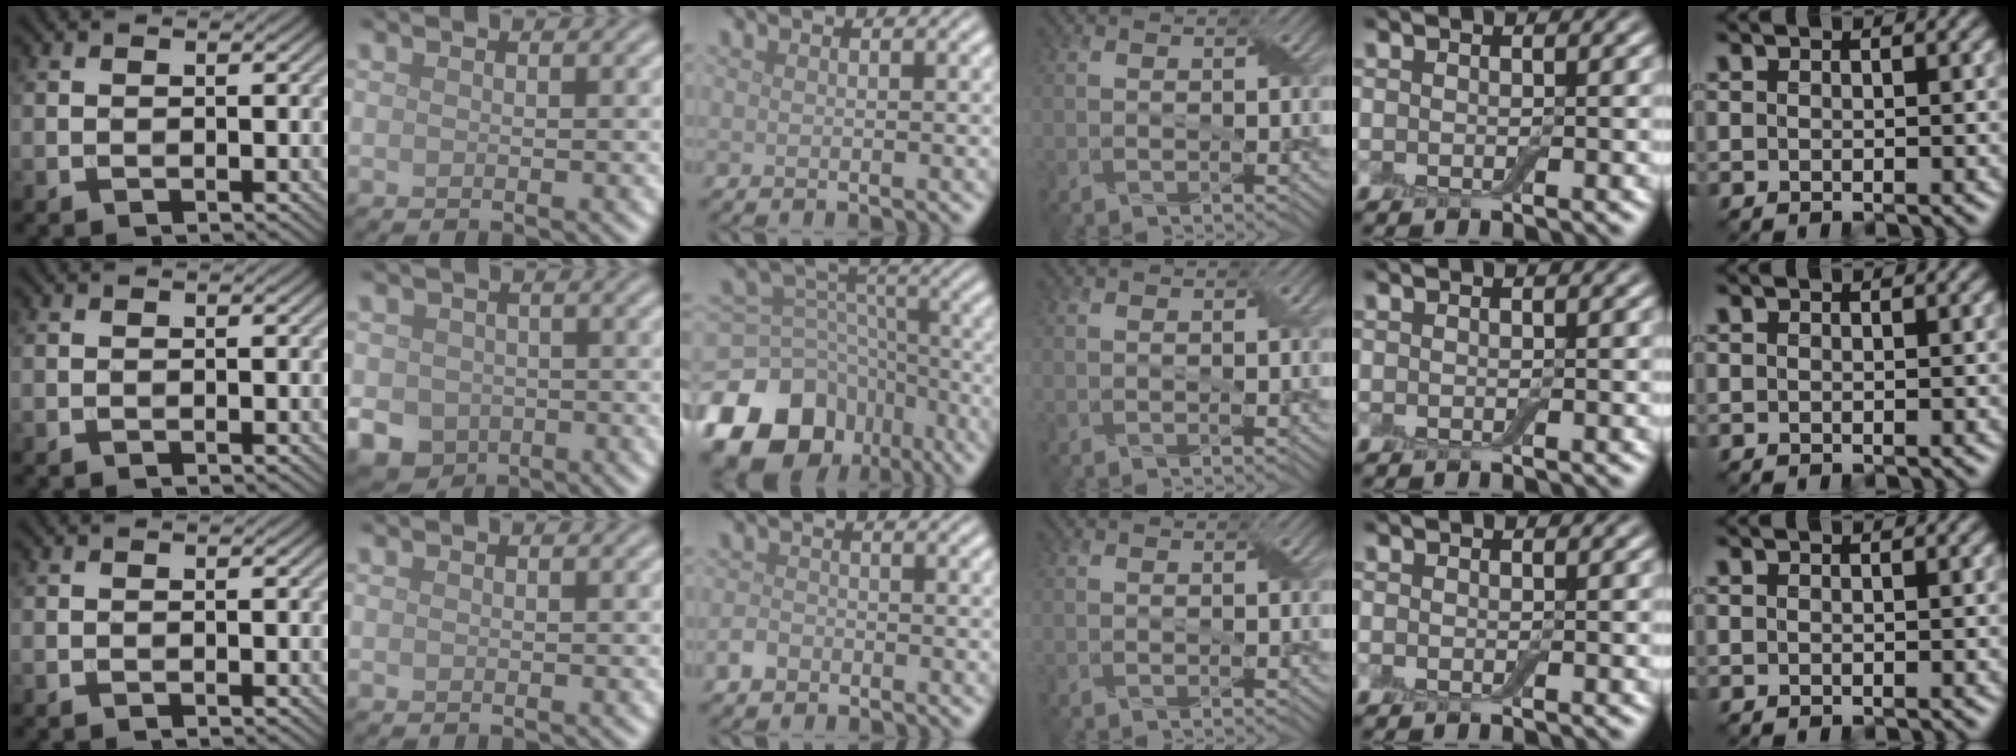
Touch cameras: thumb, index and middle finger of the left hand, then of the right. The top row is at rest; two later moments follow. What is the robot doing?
{"motion": "fold", "object": "aluminum foil"}